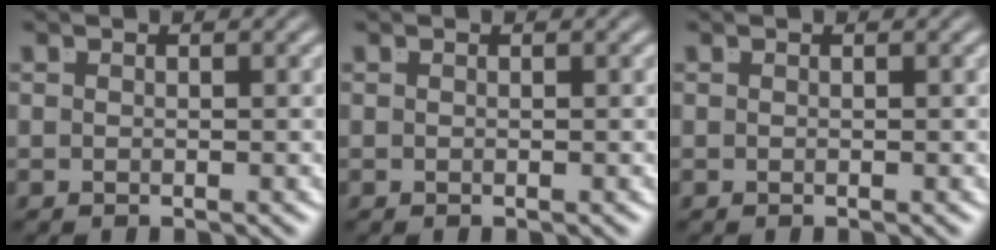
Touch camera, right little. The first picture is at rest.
{"total": 0.0}
{"total": 0.0}